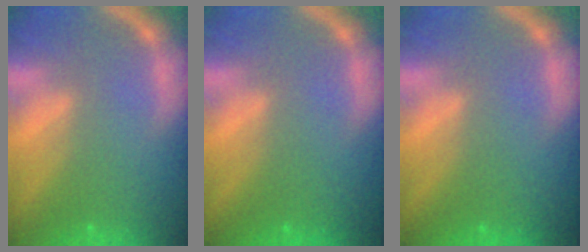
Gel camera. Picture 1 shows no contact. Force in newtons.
{"total": 0.0}
{"total": 0.0}